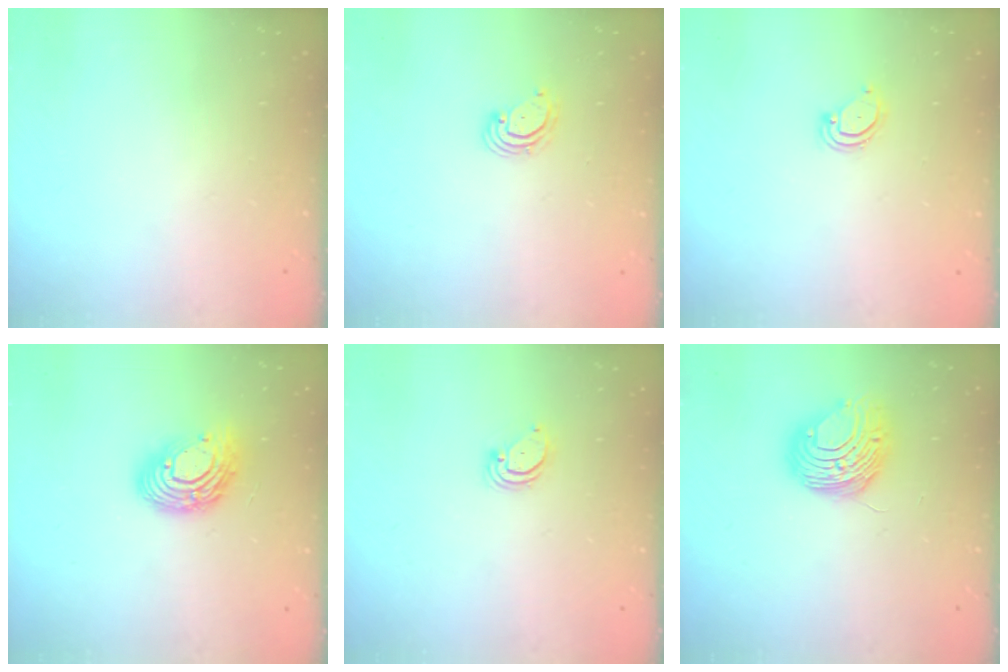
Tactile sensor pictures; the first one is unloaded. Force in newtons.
{"total": 2.8, "press": 2.8, "slide": 0.2}
{"total": 4.0, "press": 4.0, "slide": 0.3}
{"total": 12.4, "press": 12.4, "slide": 1.0}
{"total": 2.0, "press": 2.0, "slide": 0.1}
{"total": 10.0, "press": 9.9, "slide": 1.2}